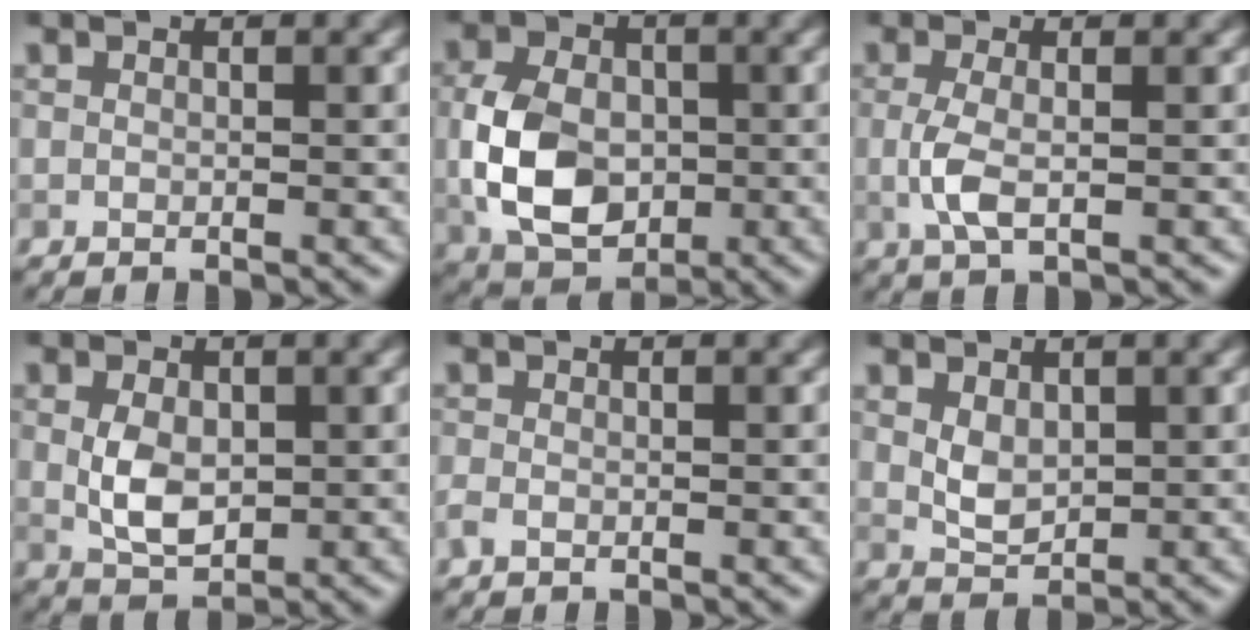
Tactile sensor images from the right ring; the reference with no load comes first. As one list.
[{"total": 7.7, "force": [-1.0, 5.4, 5.4], "torque": [-0.113, 0.000, -0.026]}, {"total": 2.8, "force": [-0.4, 1.0, 2.6], "torque": [-0.061, -0.004, -0.009]}, {"total": 3.7, "force": [0.0, 2.3, 2.9], "torque": [-0.063, -0.001, 0.005]}, {"total": 0.9, "force": [-0.5, 0.5, 0.6], "torque": [-0.014, -0.002, -0.012]}, {"total": 2.3, "force": [0.5, 1.5, 1.7], "torque": [-0.037, -0.003, 0.015]}]